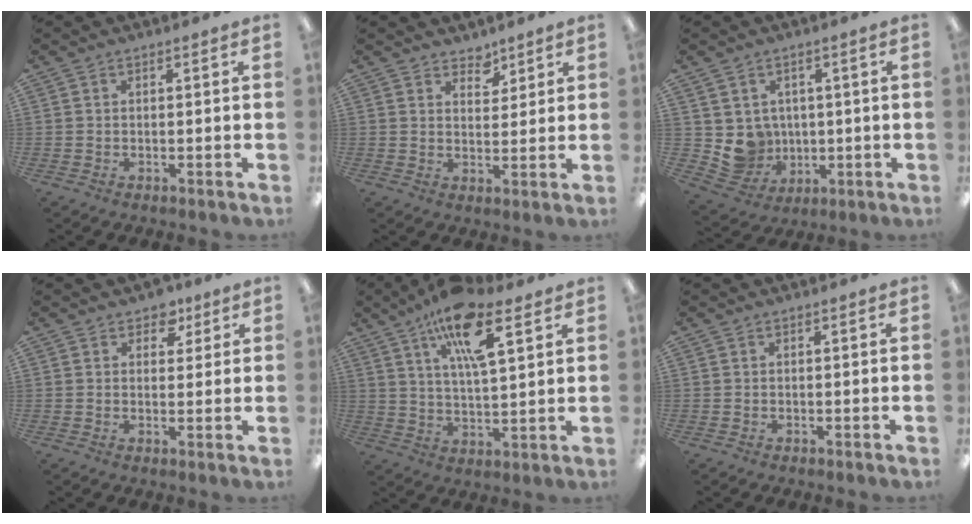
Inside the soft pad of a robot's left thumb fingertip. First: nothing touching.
{"total": 4.6, "force": [3.8, 2.4, 0.7], "torque": [0.007, -0.026, 0.065]}
{"total": 7.3, "force": [1.9, 7.0, 0.7], "torque": [-0.032, -0.014, 0.050]}
{"total": 4.8, "force": [3.2, 3.2, 1.6], "torque": [-0.010, -0.012, 0.055]}
{"total": 15.4, "force": [9.1, 5.4, 11.3], "torque": [-0.192, -0.029, 0.153]}
{"total": 0.0}